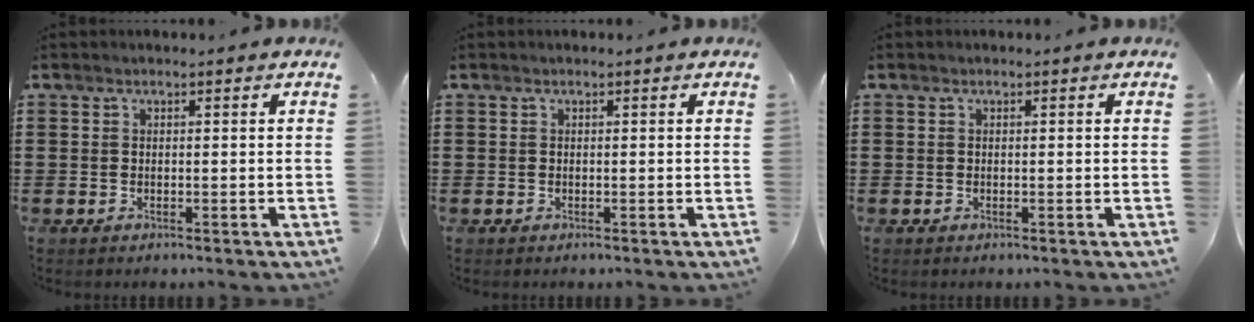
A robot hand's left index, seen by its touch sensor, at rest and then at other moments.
{"total": 0.0}
{"total": 0.0}